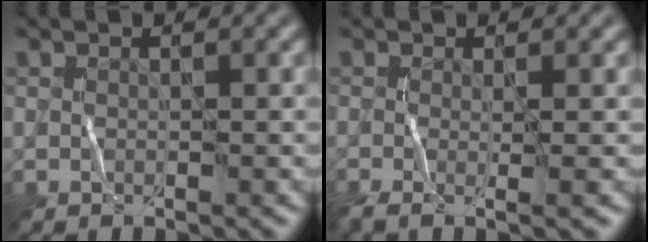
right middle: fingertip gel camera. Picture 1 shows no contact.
{"total": 2.8, "force": [-0.8, 0.6, 2.6], "torque": [-0.050, -0.012, -0.019]}